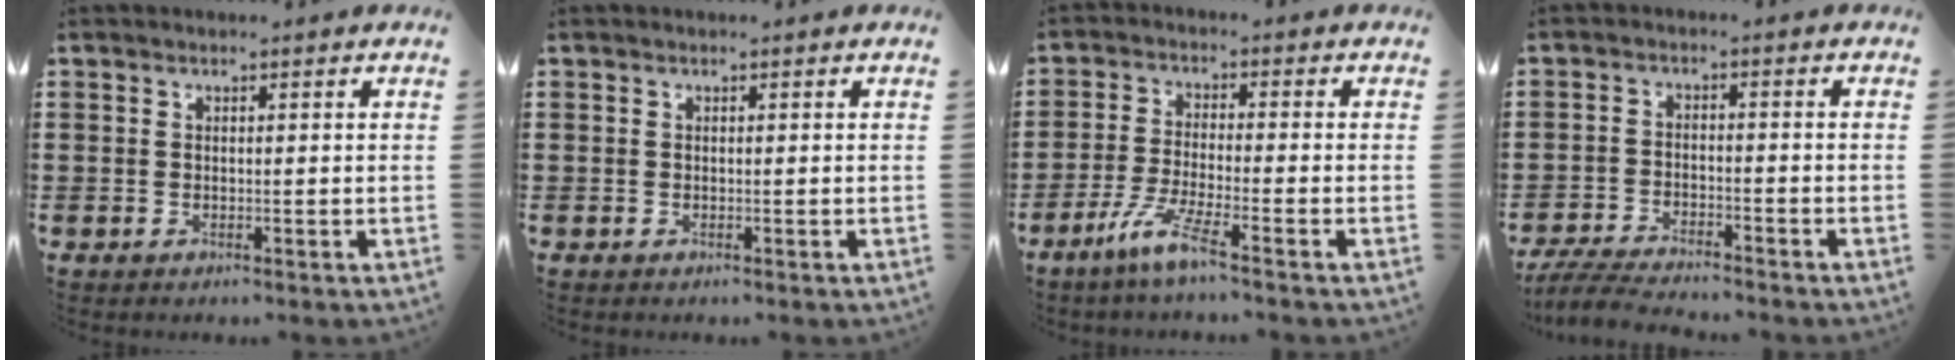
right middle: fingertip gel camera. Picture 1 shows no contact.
{"total": 0.0}
{"total": 5.8, "force": [-3.9, 0.3, 4.3], "torque": [-0.088, -0.008, -0.074]}
{"total": 5.0, "force": [-4.8, 0.5, 1.4], "torque": [-0.042, -0.005, -0.100]}